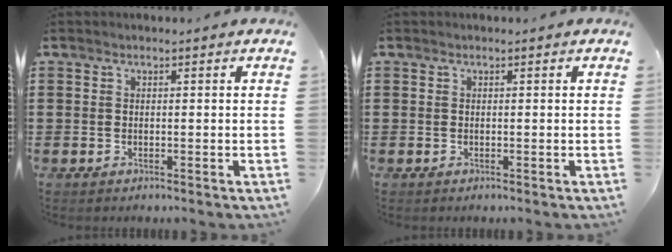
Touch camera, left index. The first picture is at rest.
{"total": 0.0}